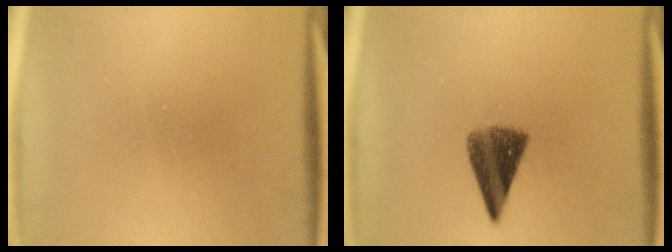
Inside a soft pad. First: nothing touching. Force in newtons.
{"total": 6.9}